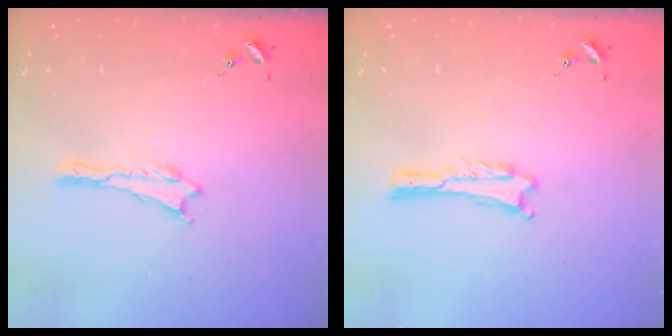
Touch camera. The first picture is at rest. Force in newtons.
{"total": 0.0}